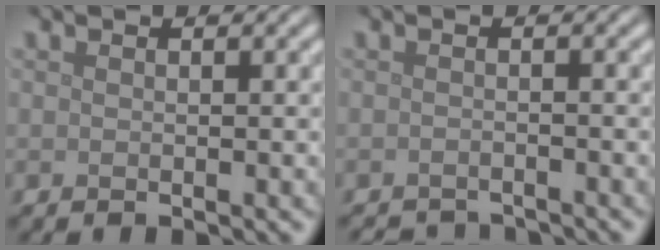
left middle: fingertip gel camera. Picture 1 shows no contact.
{"total": 3.0, "force": [-3.0, 0.3, 0.4], "torque": [-0.008, -0.005, -0.046]}